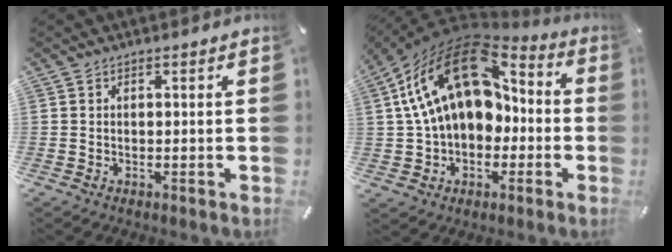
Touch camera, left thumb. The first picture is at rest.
{"total": 21.7, "force": [5.2, 15.0, 14.8], "torque": [-0.271, -0.021, 0.089]}